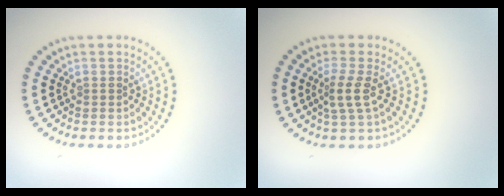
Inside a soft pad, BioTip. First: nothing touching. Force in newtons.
{"total": 2.2, "press": 1.5, "slide": 1.5}